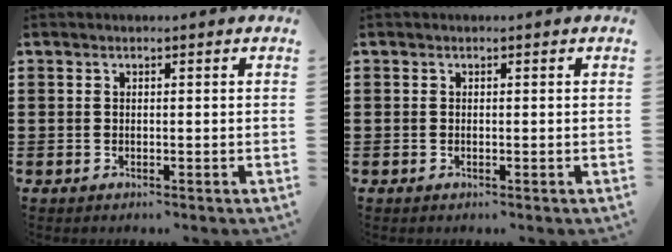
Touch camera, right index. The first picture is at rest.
{"total": 0.0}